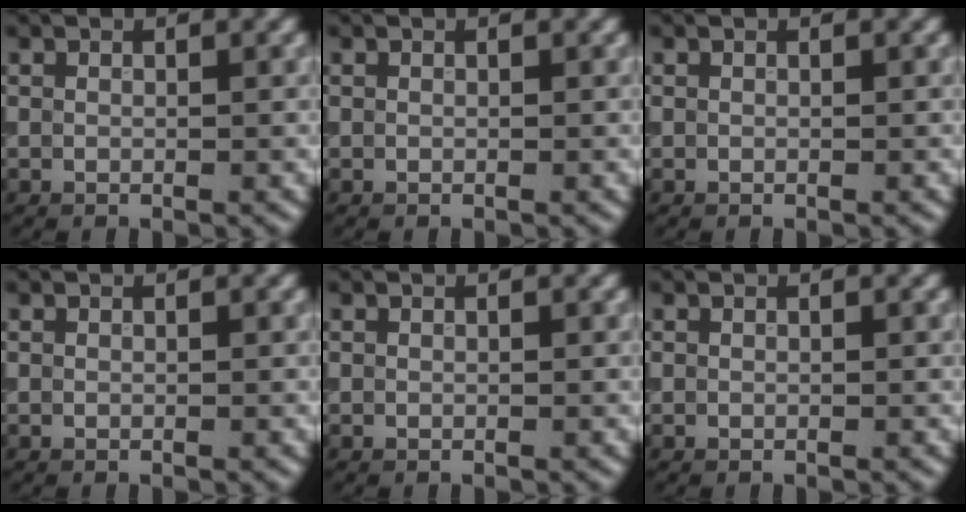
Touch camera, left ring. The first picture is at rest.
{"total": 0.0}
{"total": 0.0}
{"total": 0.0}
{"total": 0.0}
{"total": 0.0}